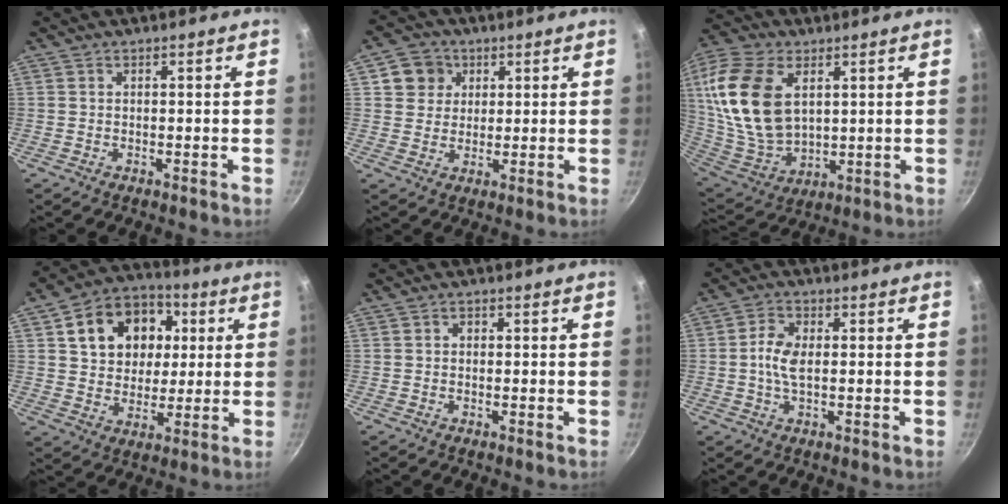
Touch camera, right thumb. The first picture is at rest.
{"total": 6.3, "force": [2.3, 5.7, 1.6], "torque": [0.010, 0.005, 0.035]}
{"total": 21.2, "force": [5.8, 13.0, 15.6], "torque": [-0.305, -0.026, 0.118]}
{"total": 16.0, "force": [4.3, 12.7, 8.8], "torque": [-0.119, 0.014, 0.068]}
{"total": 0.9, "force": [0.0, 0.8, 0.3], "torque": [-0.004, 0.003, -0.001]}
{"total": 5.0, "force": [0.1, 2.5, 4.3], "torque": [-0.094, 0.008, -0.005]}